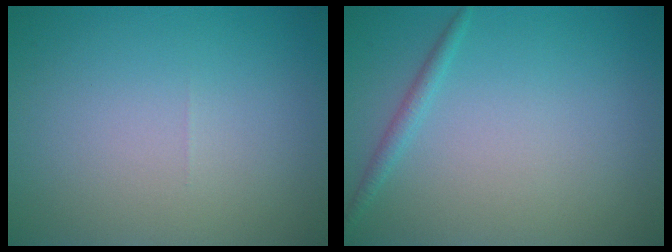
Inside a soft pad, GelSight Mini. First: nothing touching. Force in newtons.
{"total": 1.2, "press": 1.2, "slide": 0.1}